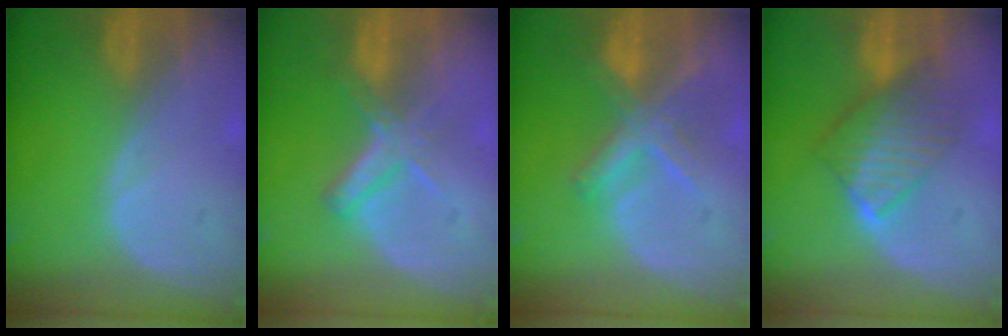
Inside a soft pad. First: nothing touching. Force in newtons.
{"total": 5.5, "press": 4.9, "slide": 2.5}
{"total": 7.3, "press": 6.2, "slide": 4.0}
{"total": 7.3, "press": 7.1, "slide": 1.8}